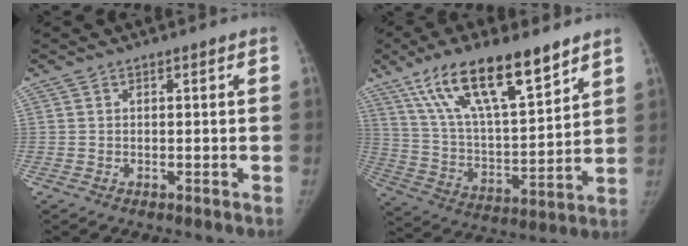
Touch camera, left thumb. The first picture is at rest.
{"total": 20.9, "force": [13.4, 6.6, 14.7], "torque": [-0.232, -0.041, 0.247]}